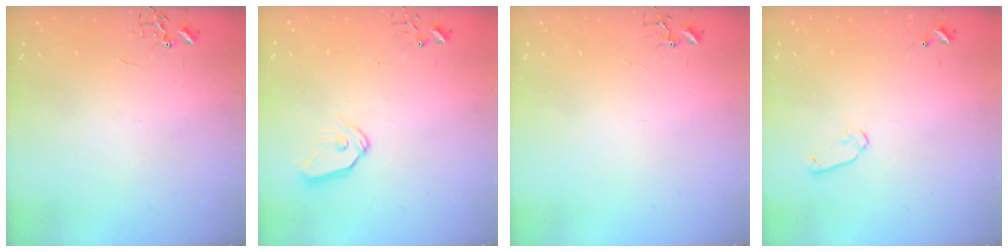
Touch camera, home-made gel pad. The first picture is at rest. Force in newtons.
{"total": 8.4, "press": 8.4, "slide": 0.5}
{"total": 3.7, "press": 3.7, "slide": 0.3}
{"total": 6.8, "press": 6.7, "slide": 1.0}